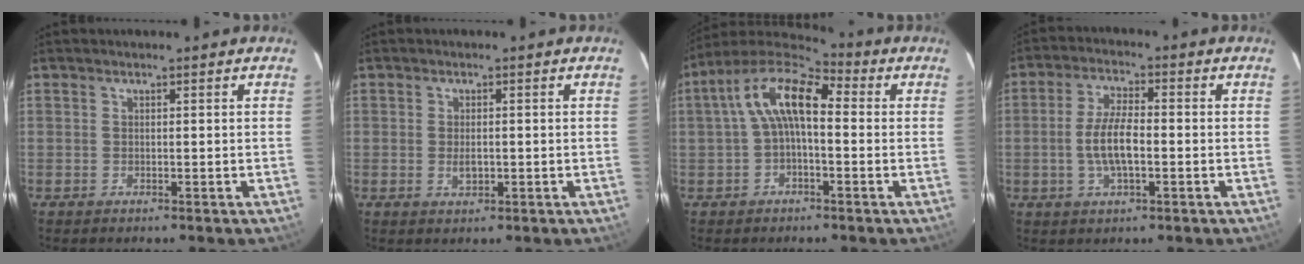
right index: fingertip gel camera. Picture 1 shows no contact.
{"total": 2.5, "force": [-0.3, 1.5, 1.9], "torque": [-0.033, -0.001, -0.004]}
{"total": 11.2, "force": [0.8, 5.2, 9.9], "torque": [-0.190, 0.032, 0.005]}
{"total": 7.5, "force": [-1.3, 2.6, 6.9], "torque": [-0.138, 0.004, -0.025]}